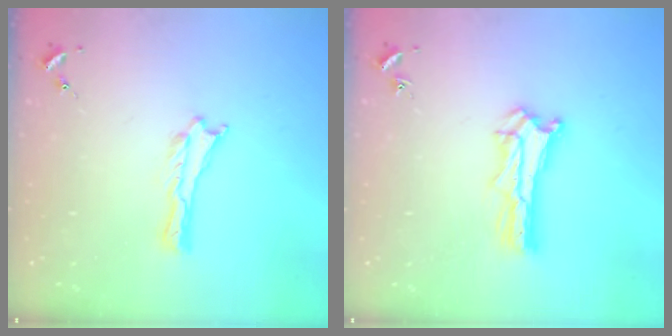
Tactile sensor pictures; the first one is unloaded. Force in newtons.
{"total": 1.4, "press": 1.4, "slide": 0.2}